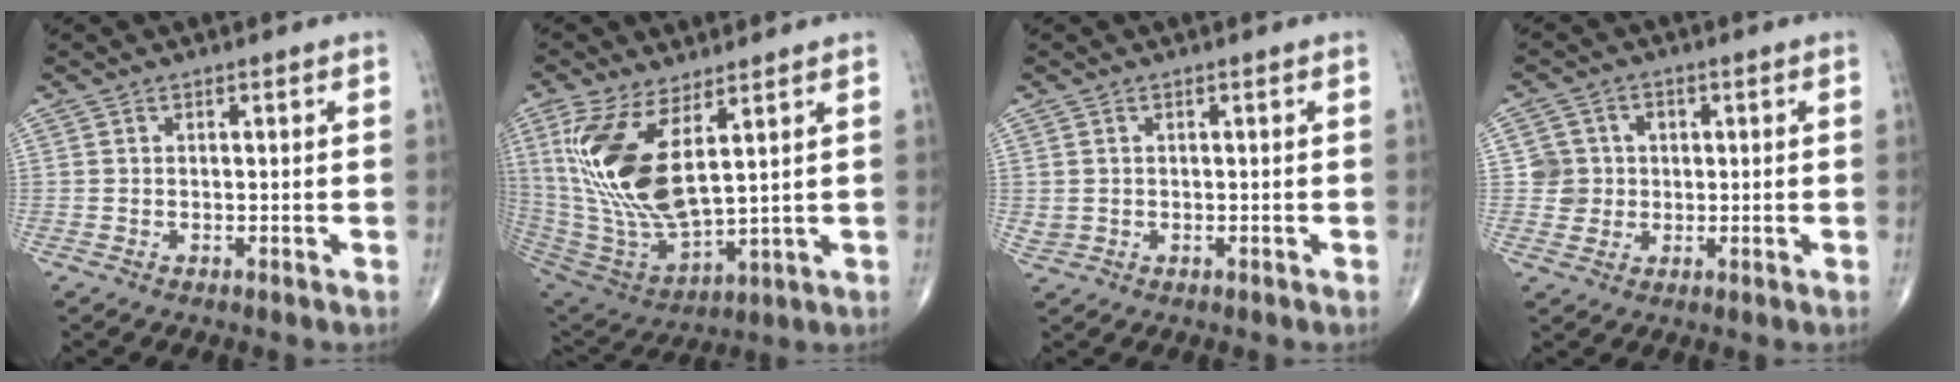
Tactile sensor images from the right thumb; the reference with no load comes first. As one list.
[{"total": 18.0, "force": [6.0, 7.2, 15.3], "torque": [-0.324, -0.036, 0.133]}, {"total": 1.1, "force": [0.3, 0.9, 0.6], "torque": [-0.013, 0.001, 0.011]}, {"total": 4.9, "force": [0.6, 4.9, 0.5], "torque": [0.025, 0.005, 0.007]}]